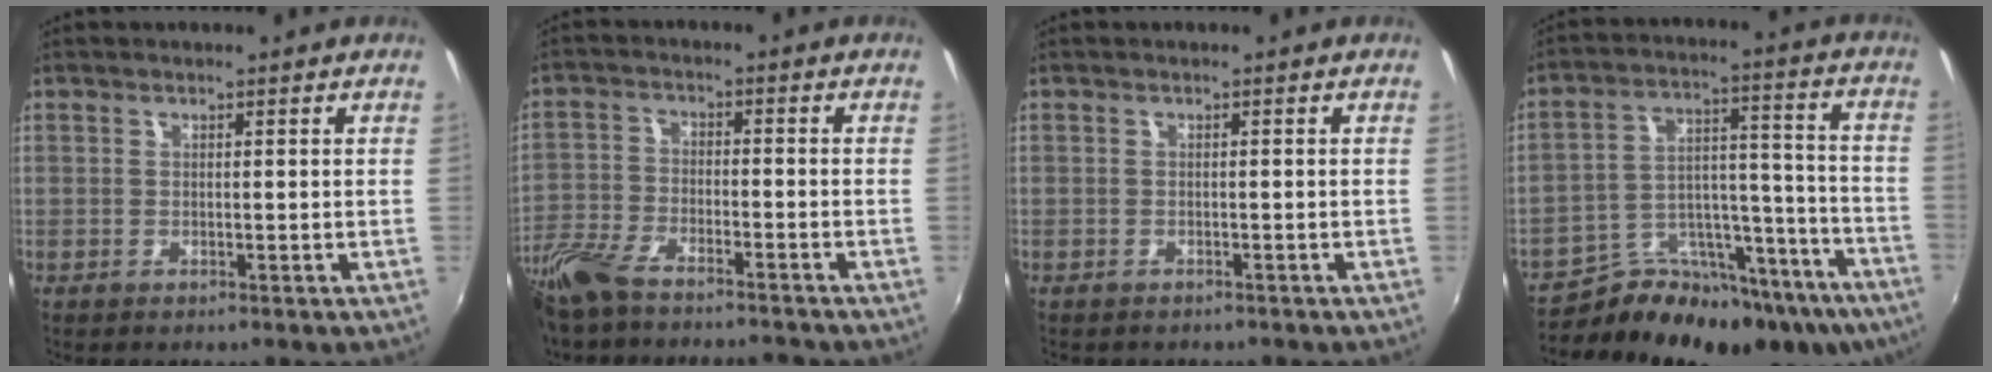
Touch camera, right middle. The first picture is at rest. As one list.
[{"total": 14.0, "force": [-11.7, 3.7, 6.6], "torque": [-0.165, -0.027, -0.220]}, {"total": 1.4, "force": [-1.2, 0.4, 0.4], "torque": [-0.013, -0.005, -0.014]}, {"total": 23.7, "force": [-18.0, 9.8, 11.9], "torque": [-0.176, 0.012, -0.252]}]